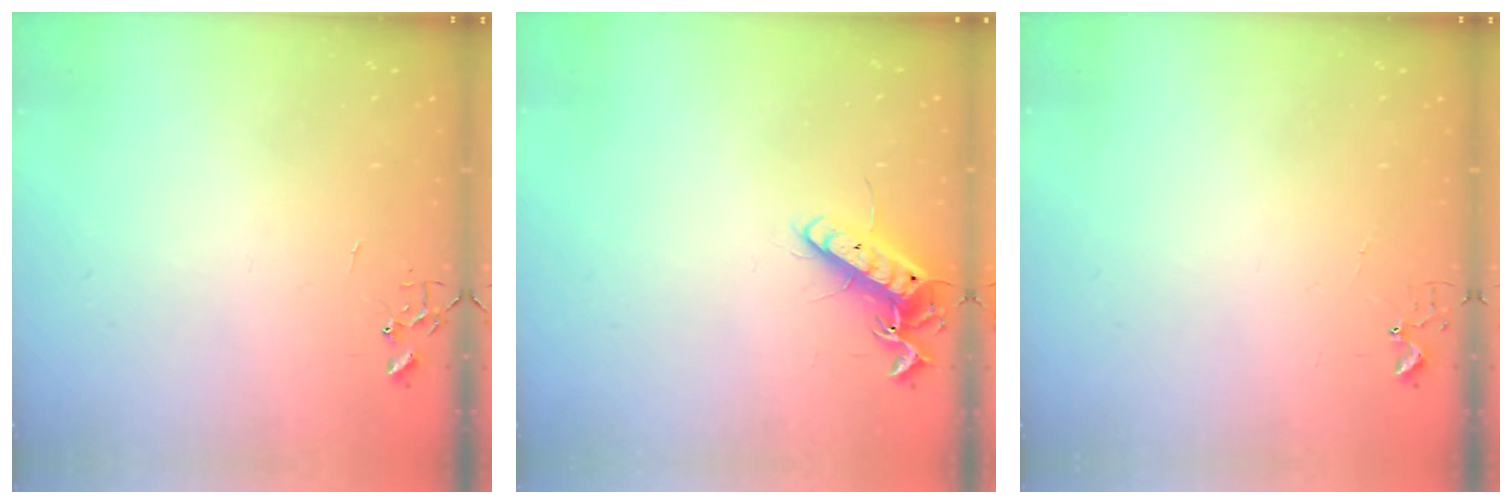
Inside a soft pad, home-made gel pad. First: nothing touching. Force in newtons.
{"total": 12.4, "press": 12.4, "slide": 1.1}
{"total": 2.9, "press": 2.9, "slide": 0.3}